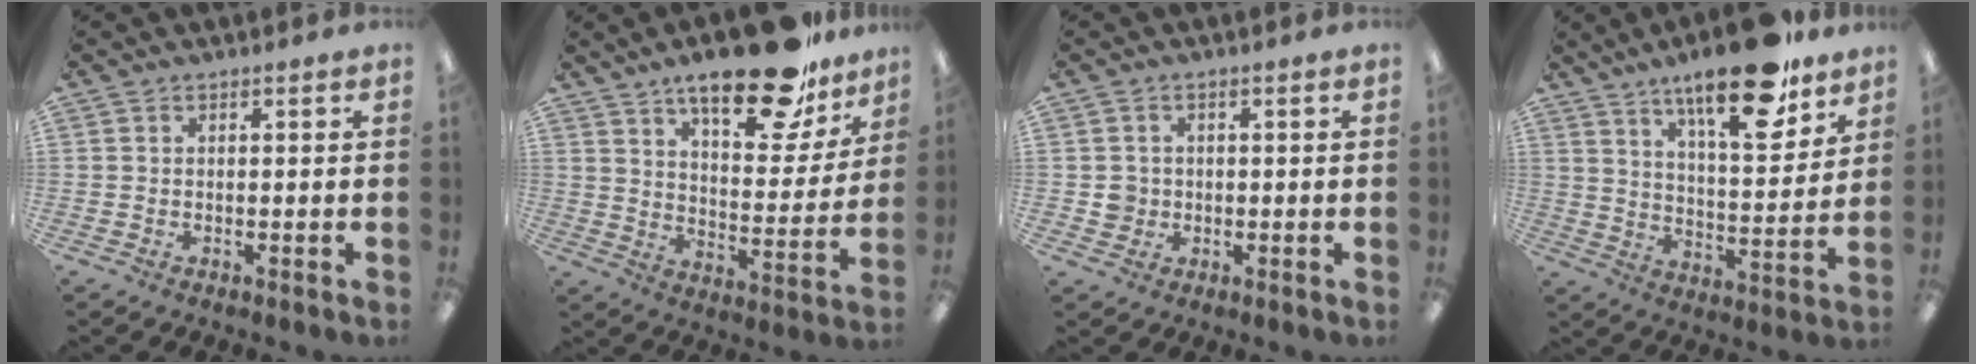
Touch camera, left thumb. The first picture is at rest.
{"total": 22.2, "force": [16.0, 8.2, 13.1], "torque": [-0.187, -0.092, 0.264]}
{"total": 3.0, "force": [0.0, 3.0, 0.4], "torque": [-0.003, 0.002, -0.003]}
{"total": 19.9, "force": [14.1, 6.2, 12.6], "torque": [-0.194, -0.077, 0.229]}